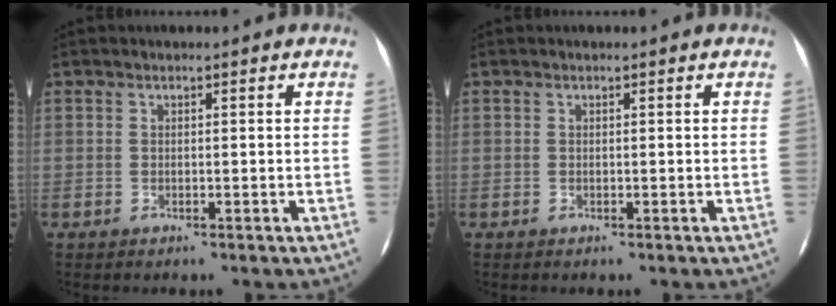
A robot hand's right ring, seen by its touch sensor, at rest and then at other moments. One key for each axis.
{"total": 0.0}